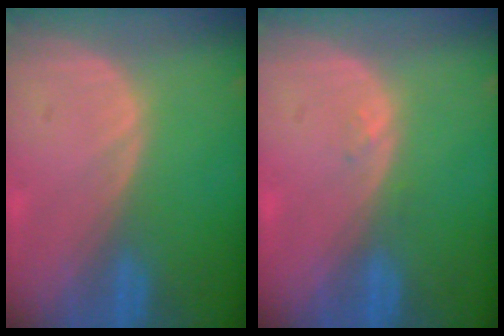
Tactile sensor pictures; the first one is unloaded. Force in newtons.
{"total": 0.9, "press": 0.8, "slide": 0.4}